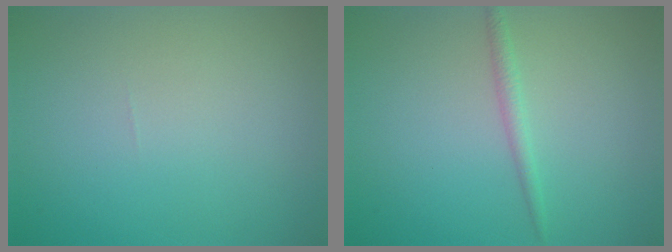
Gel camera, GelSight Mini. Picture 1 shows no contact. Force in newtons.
{"total": 1.3, "press": 1.3, "slide": 0.0}